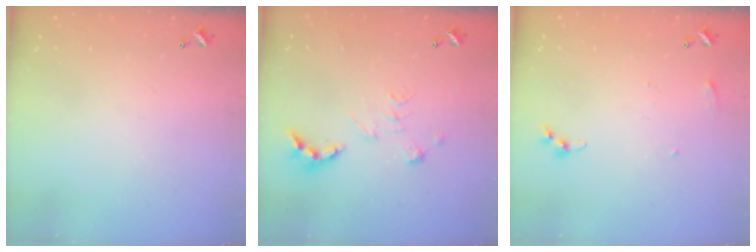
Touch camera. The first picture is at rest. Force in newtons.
{"total": 2.7, "press": 2.2, "slide": 1.5}
{"total": 5.1, "press": 5.0, "slide": 0.6}